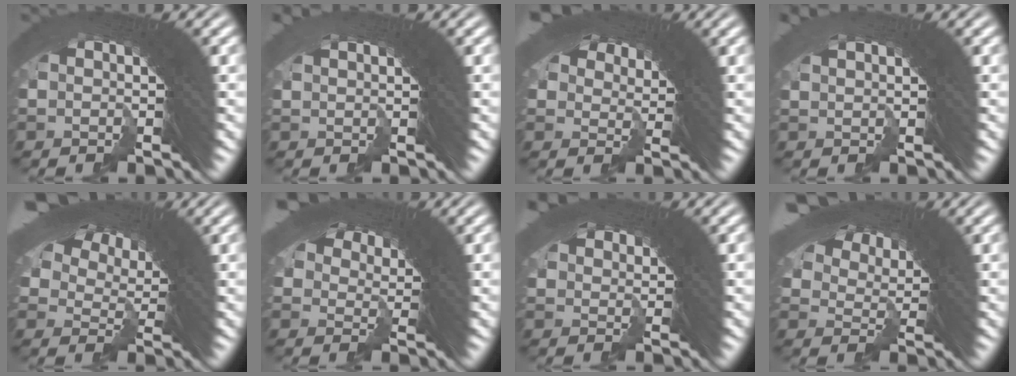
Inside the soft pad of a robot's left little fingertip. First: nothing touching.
{"total": 0.7, "force": [0.1, -0.6, -0.3], "torque": [0.015, -0.003, 0.007]}
{"total": 2.8, "force": [0.6, 2.6, 0.6], "torque": [-0.001, -0.028, 0.022]}
{"total": 0.8, "force": [0.3, -0.6, -0.2], "torque": [0.016, -0.001, 0.011]}
{"total": 5.9, "force": [3.1, 3.7, 3.4], "torque": [-0.055, -0.001, 0.054]}
{"total": 3.4, "force": [1.0, 3.0, 1.3], "torque": [-0.018, -0.026, 0.027]}
{"total": 1.1, "force": [0.7, 0.9, 0.0], "torque": [0.012, -0.021, 0.024]}
{"total": 4.7, "force": [3.3, 2.2, 2.5], "torque": [-0.042, -0.003, 0.062]}